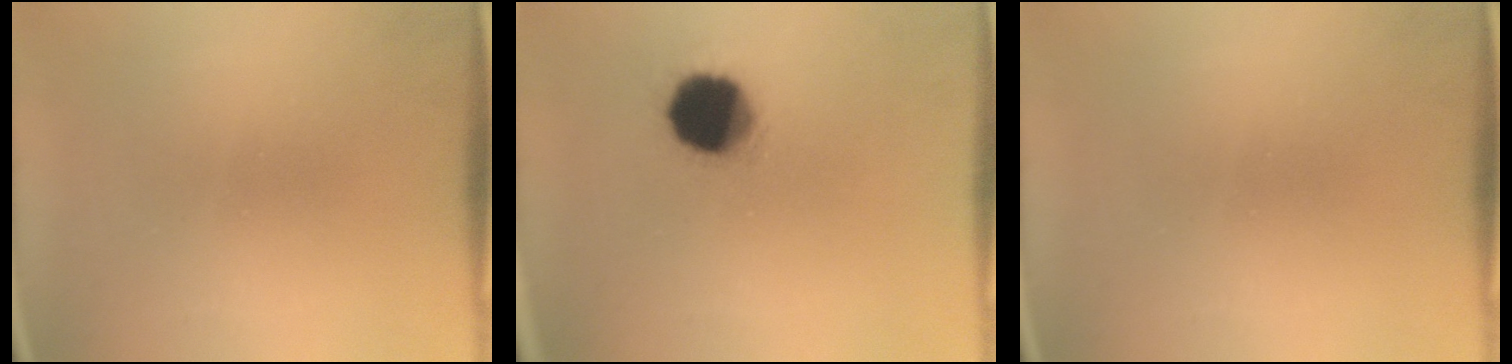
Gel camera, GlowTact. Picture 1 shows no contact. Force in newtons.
{"total": 14.2}
{"total": 0.0}